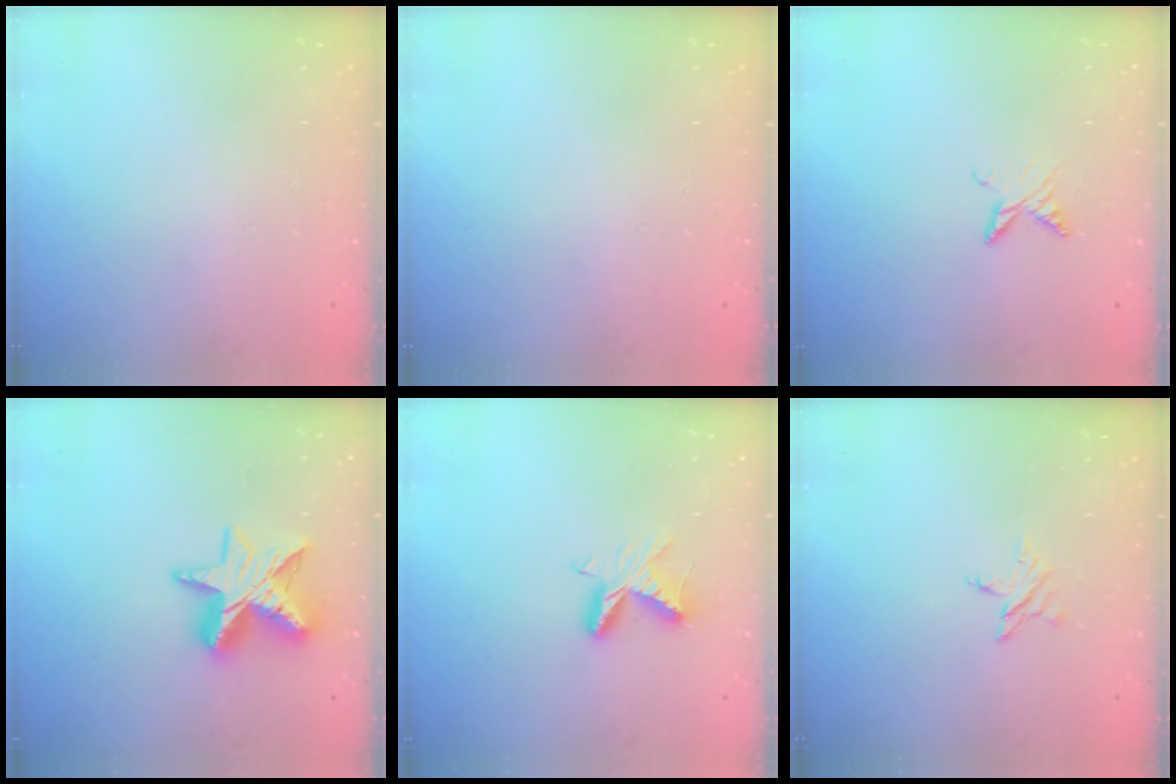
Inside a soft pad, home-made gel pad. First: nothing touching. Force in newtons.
{"total": 0.0}
{"total": 6.0, "press": 5.9, "slide": 0.6}
{"total": 12.5, "press": 12.4, "slide": 1.1}
{"total": 7.0, "press": 7.0, "slide": 0.5}
{"total": 4.8, "press": 4.8, "slide": 0.4}